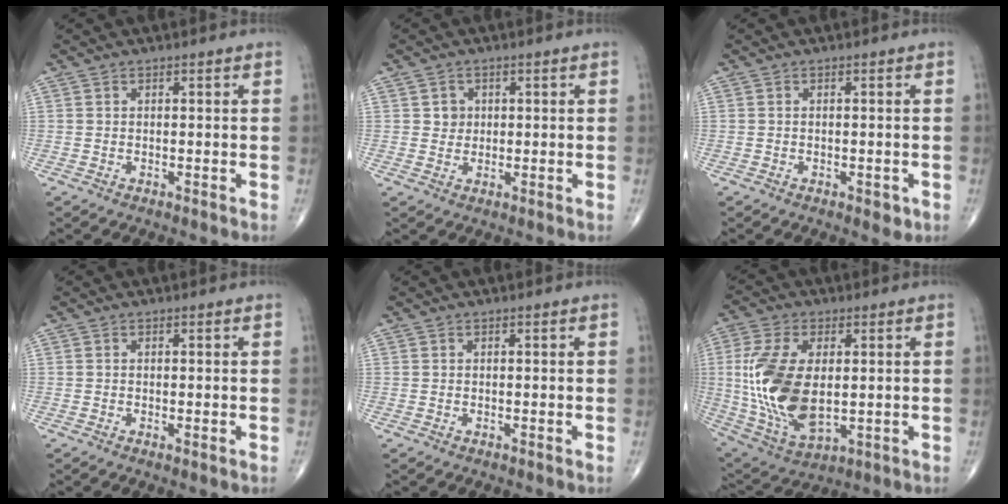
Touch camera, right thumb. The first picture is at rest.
{"total": 2.4, "force": [0.5, 2.2, 0.7], "torque": [0.003, 0.001, 0.006]}
{"total": 2.0, "force": [-0.8, 1.0, 1.5], "torque": [-0.013, -0.001, -0.008]}
{"total": 0.7, "force": [-0.2, 0.1, 0.6], "torque": [-0.014, -0.004, -0.004]}
{"total": 0.0}
{"total": 18.0, "force": [0.7, 9.7, 15.2], "torque": [-0.321, -0.016, 0.028]}